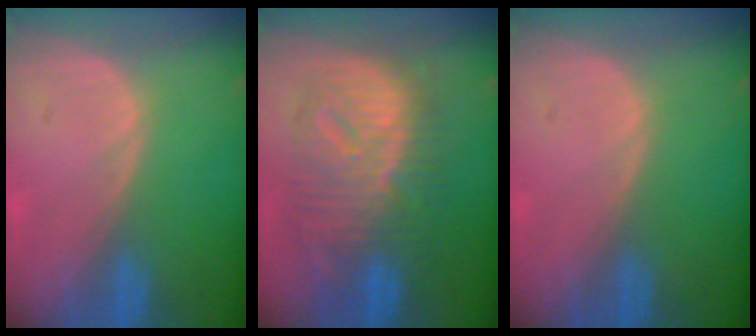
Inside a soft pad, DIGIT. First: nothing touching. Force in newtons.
{"total": 12.3, "press": 12.2, "slide": 1.3}
{"total": 0.0}